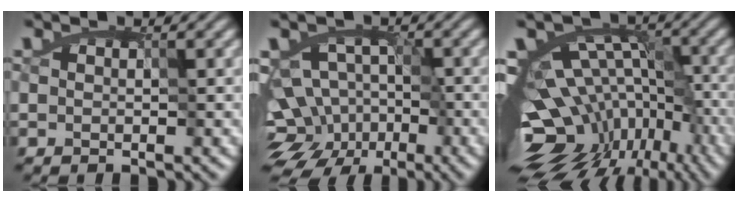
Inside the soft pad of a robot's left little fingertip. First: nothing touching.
{"total": 9.2, "force": [-4.8, 6.8, 3.9], "torque": [-0.034, 0.002, -0.086]}
{"total": 14.3, "force": [-5.2, 9.0, 9.8], "torque": [-0.158, 0.004, -0.054]}